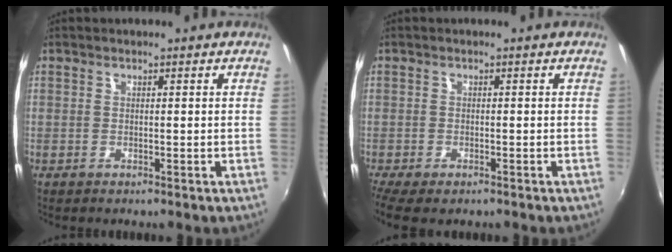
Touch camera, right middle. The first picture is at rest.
{"total": 5.6, "force": [-4.2, 1.8, 3.3], "torque": [-0.078, -0.032, -0.073]}